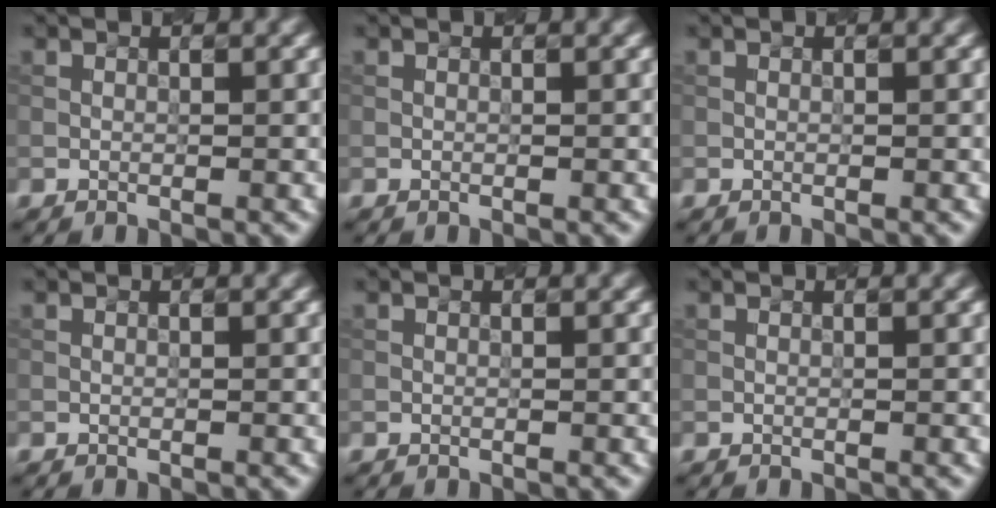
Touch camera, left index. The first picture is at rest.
{"total": 0.0}
{"total": 0.0}
{"total": 0.0}
{"total": 0.0}
{"total": 0.0}